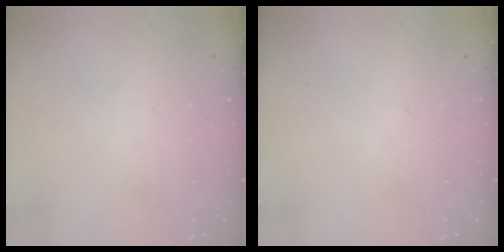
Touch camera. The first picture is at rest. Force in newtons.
{"total": 0.0}